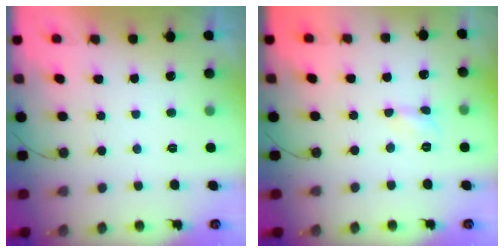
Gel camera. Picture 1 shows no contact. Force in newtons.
{"total": 2.8, "press": 2.8, "slide": 0.4}